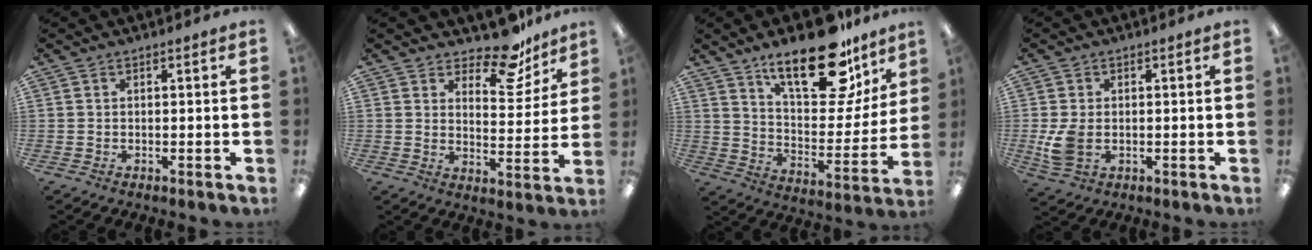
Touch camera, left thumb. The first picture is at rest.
{"total": 12.2, "force": [10.0, 4.9, 4.9], "torque": [-0.062, -0.077, 0.177]}
{"total": 23.3, "force": [15.3, 9.8, 14.5], "torque": [-0.215, -0.088, 0.258]}
{"total": 6.2, "force": [-0.7, 4.4, 4.4], "torque": [-0.099, -0.003, -0.015]}